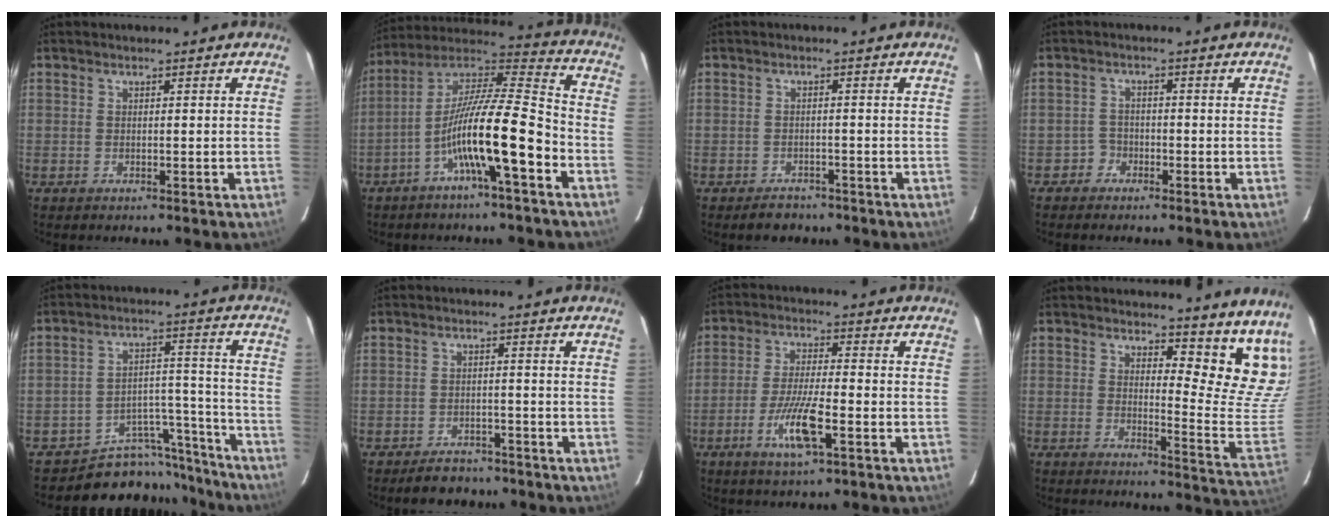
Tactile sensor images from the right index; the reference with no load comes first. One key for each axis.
{"total": 15.2, "fx": -6.0, "fy": 0.8, "fz": 14.0, "tx": -0.252, "ty": 0.014, "tz": -0.110}
{"total": 2.9, "fx": -2.2, "fy": 1.8, "fz": 0.6, "tx": -0.014, "ty": 0.003, "tz": -0.029}
{"total": 2.1, "fx": -1.3, "fy": 1.6, "fz": -0.1, "tx": 0.004, "ty": 0.009, "tz": -0.031}
{"total": 12.5, "fx": -11.7, "fy": 4.6, "fz": 0.0, "tx": 0.025, "ty": 0.076, "tz": -0.166}
{"total": 4.5, "fx": -3.8, "fy": 2.4, "fz": 1.0, "tx": -0.018, "ty": 0.004, "tz": -0.055}
{"total": 8.4, "fx": -3.5, "fy": 1.0, "fz": 7.5, "tx": -0.146, "ty": -0.011, "tz": -0.064}
{"total": 14.2, "fx": 13.1, "fy": 3.1, "fz": 4.5, "tx": -0.020, "ty": -0.098, "tz": 0.124}